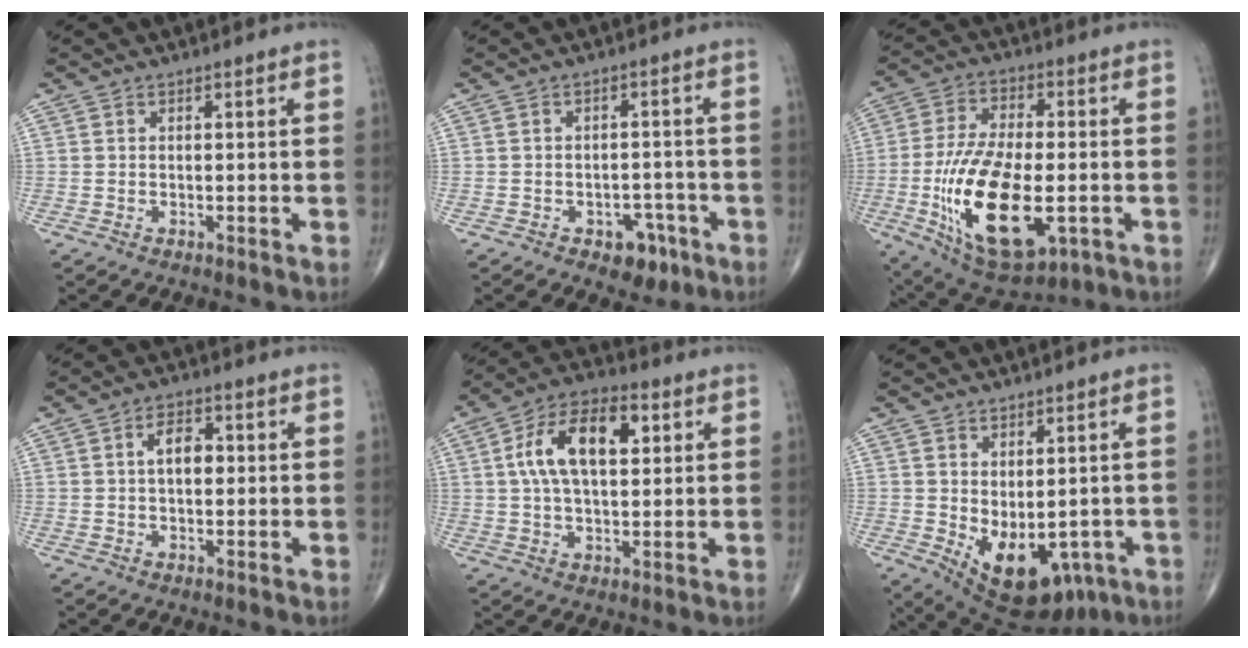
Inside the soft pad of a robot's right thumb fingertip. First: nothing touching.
{"total": 5.6, "force": [-2.9, 3.6, 3.0], "torque": [-0.012, 0.022, -0.036]}
{"total": 21.4, "force": [-4.8, 9.9, 18.3], "torque": [-0.344, -0.002, -0.065]}
{"total": 5.1, "force": [0.6, 2.9, 4.1], "torque": [-0.062, 0.009, 0.005]}
{"total": 14.2, "force": [3.4, 7.4, 11.6], "torque": [-0.200, 0.016, 0.055]}
{"total": 13.7, "force": [-3.8, 8.1, 10.4], "torque": [-0.133, -0.003, -0.029]}